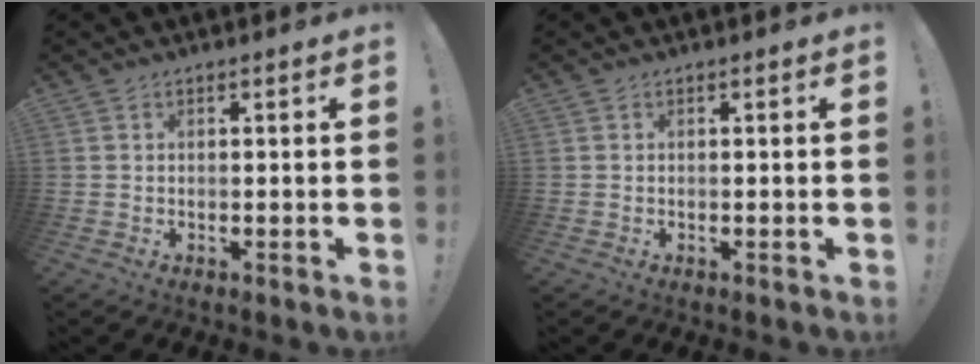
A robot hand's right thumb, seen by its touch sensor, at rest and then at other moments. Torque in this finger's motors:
{"motor_torque": [-0.06, 0.06, 0.00, 0.00, 0.00]}